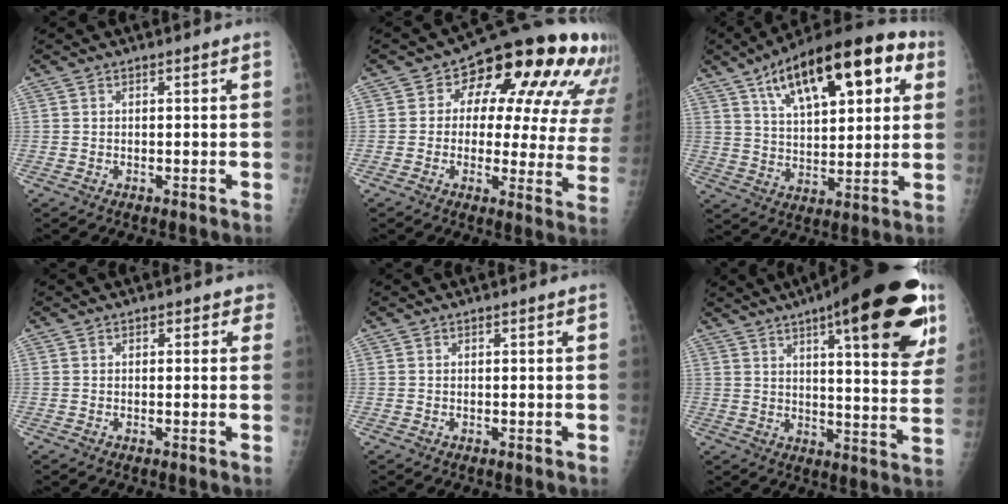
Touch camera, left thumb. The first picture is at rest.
{"total": 20.7, "force": [8.6, 10.1, 15.9], "torque": [-0.159, -0.003, 0.099]}
{"total": 22.6, "force": [9.9, 9.8, 17.8], "torque": [-0.247, 0.000, 0.157]}
{"total": 1.8, "force": [0.8, 1.4, 0.7], "torque": [0.023, 0.001, 0.000]}
{"total": 0.0}
{"total": 26.2, "force": [13.5, 7.1, 21.3], "torque": [-0.270, -0.030, 0.183]}